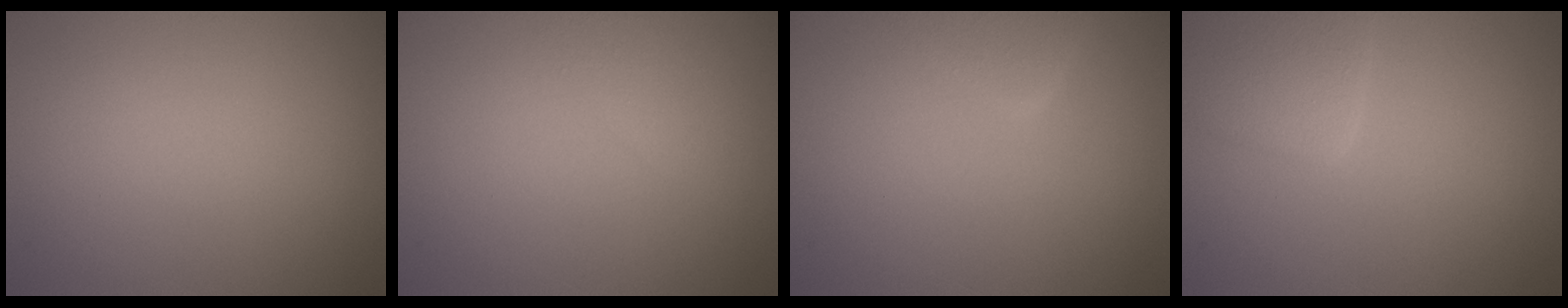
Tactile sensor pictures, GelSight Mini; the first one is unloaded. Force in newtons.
{"total": 1.2, "press": 1.2, "slide": 0.0}
{"total": 2.1, "press": 2.1, "slide": 0.2}
{"total": 2.9, "press": 2.9, "slide": 0.2}